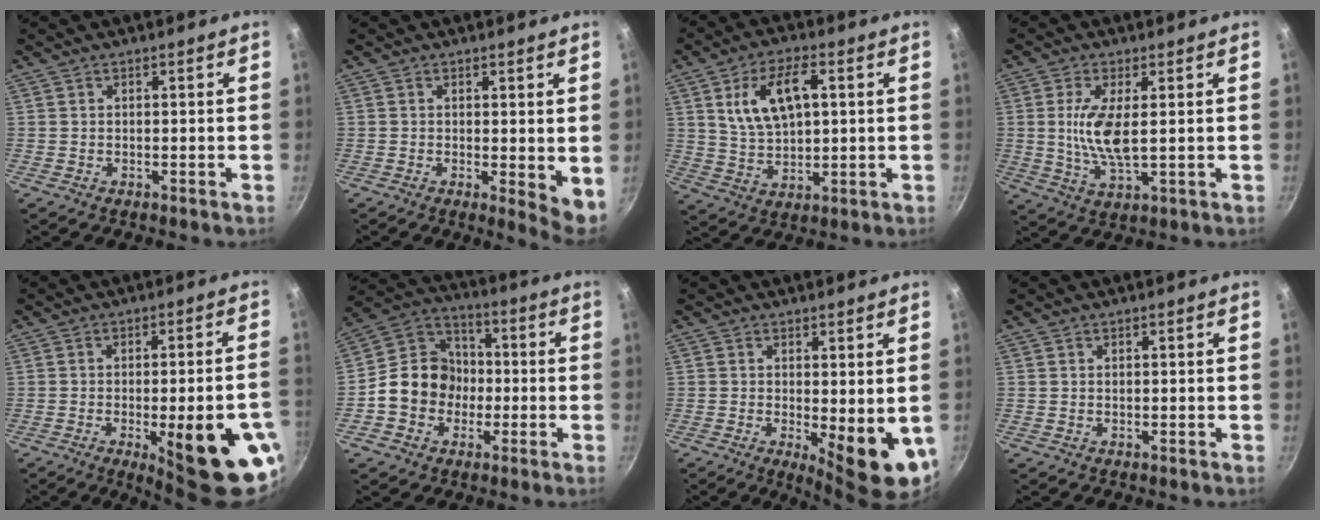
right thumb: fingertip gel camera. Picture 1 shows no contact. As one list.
[{"total": 5.0, "force": [0.5, 1.7, 4.6], "torque": [-0.060, -0.012, 0.007]}, {"total": 11.8, "force": [3.2, 6.2, 9.5], "torque": [-0.159, -0.001, 0.064]}, {"total": 8.5, "force": [0.9, 2.9, 7.9], "torque": [-0.163, -0.009, 0.021]}, {"total": 18.5, "force": [-6.4, 5.0, 16.6], "torque": [-0.188, 0.013, -0.073]}, {"total": 12.5, "force": [-2.3, 10.9, 5.7], "torque": [-0.057, 0.040, -0.059]}, {"total": 10.0, "force": [-1.2, 3.3, 9.4], "torque": [-0.108, -0.011, -0.004]}, {"total": 0.0}]